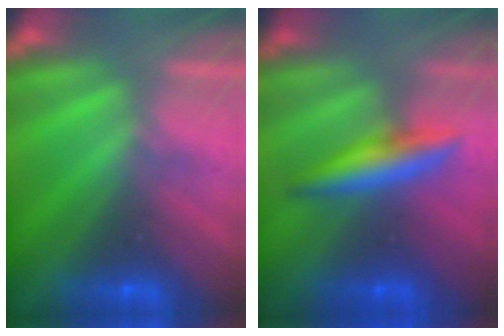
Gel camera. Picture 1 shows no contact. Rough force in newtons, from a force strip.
{"total": 2.8}